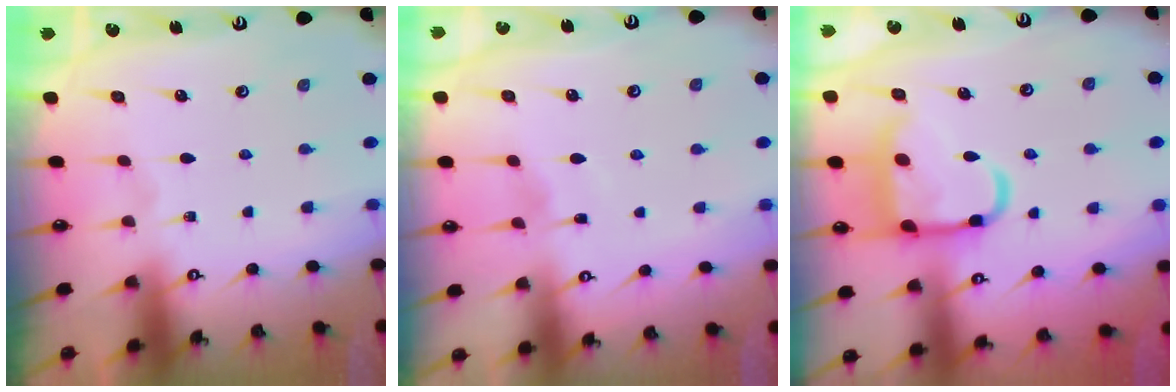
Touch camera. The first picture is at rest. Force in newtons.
{"total": 4.1, "press": 4.0, "slide": 0.7}
{"total": 14.0, "press": 13.9, "slide": 1.4}